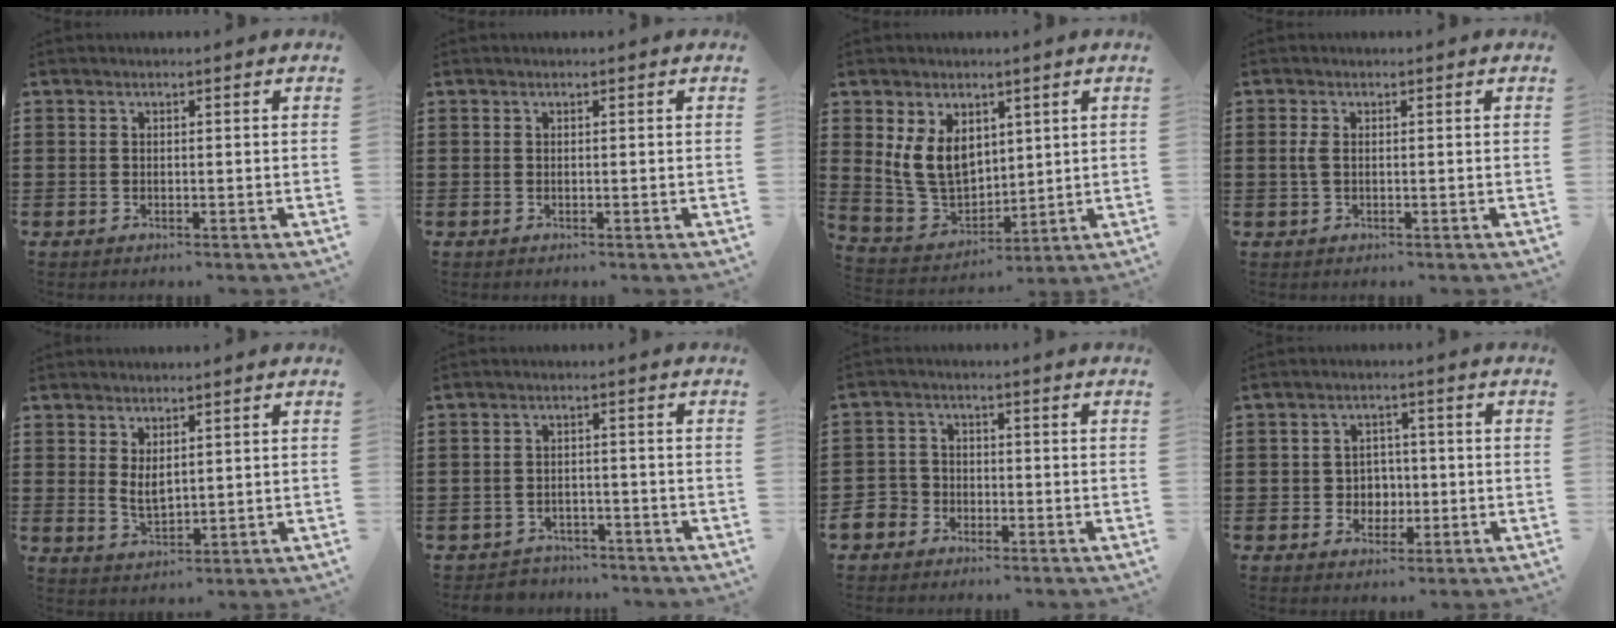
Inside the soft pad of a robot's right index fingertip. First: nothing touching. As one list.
[{"total": 0.0}, {"total": 8.8, "force": [2.8, 6.4, 5.3], "torque": [-0.148, 0.004, 0.052]}, {"total": 1.9, "force": [0.1, 0.8, 1.7], "torque": [-0.049, -0.003, -0.005]}, {"total": 2.9, "force": [1.4, 1.4, 2.2], "torque": [-0.036, 0.000, 0.024]}, {"total": 2.5, "force": [-2.4, 0.7, -0.3], "torque": [-0.002, 0.003, -0.054]}, {"total": 3.8, "force": [-2.5, 2.9, 0.6], "torque": [-0.051, -0.006, -0.063]}, {"total": 3.4, "force": [-0.4, 3.3, 0.9], "torque": [-0.030, 0.008, -0.012]}]